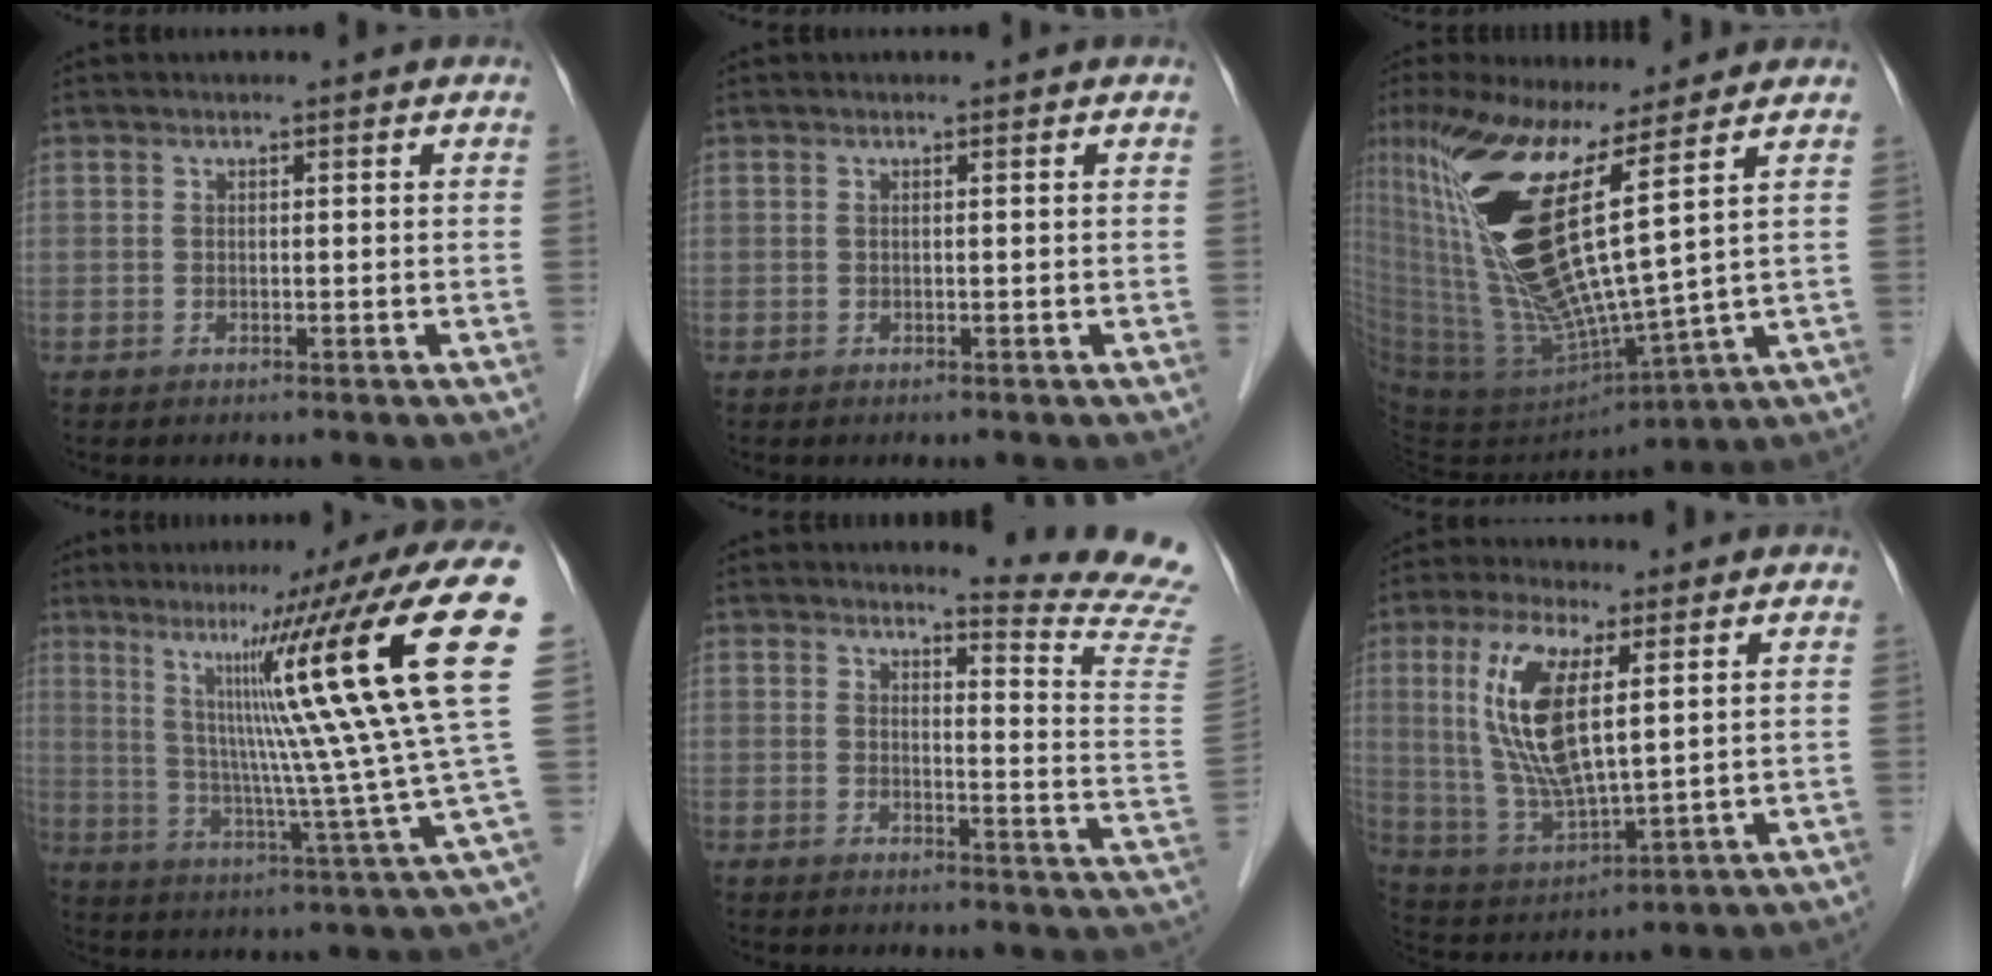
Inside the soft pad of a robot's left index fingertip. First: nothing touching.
{"total": 0.0}
{"total": 19.3, "force": [7.6, 1.1, 17.8], "torque": [-0.360, -0.034, 0.142]}
{"total": 21.4, "force": [8.2, -2.0, 19.6], "torque": [-0.284, 0.015, 0.115]}
{"total": 12.3, "force": [11.8, -2.9, 1.7], "torque": [-0.028, -0.141, 0.120]}
{"total": 12.6, "force": [3.6, 3.1, 11.7], "torque": [-0.256, -0.004, 0.073]}